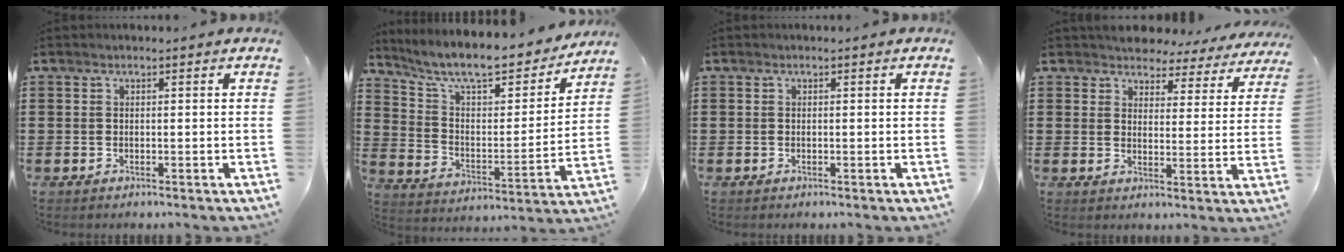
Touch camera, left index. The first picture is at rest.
{"total": 10.0, "force": [8.5, 1.8, 5.0], "torque": [-0.123, -0.055, 0.142]}
{"total": 0.0}
{"total": 5.0, "force": [4.8, 1.3, 0.3], "torque": [-0.025, -0.029, 0.083]}